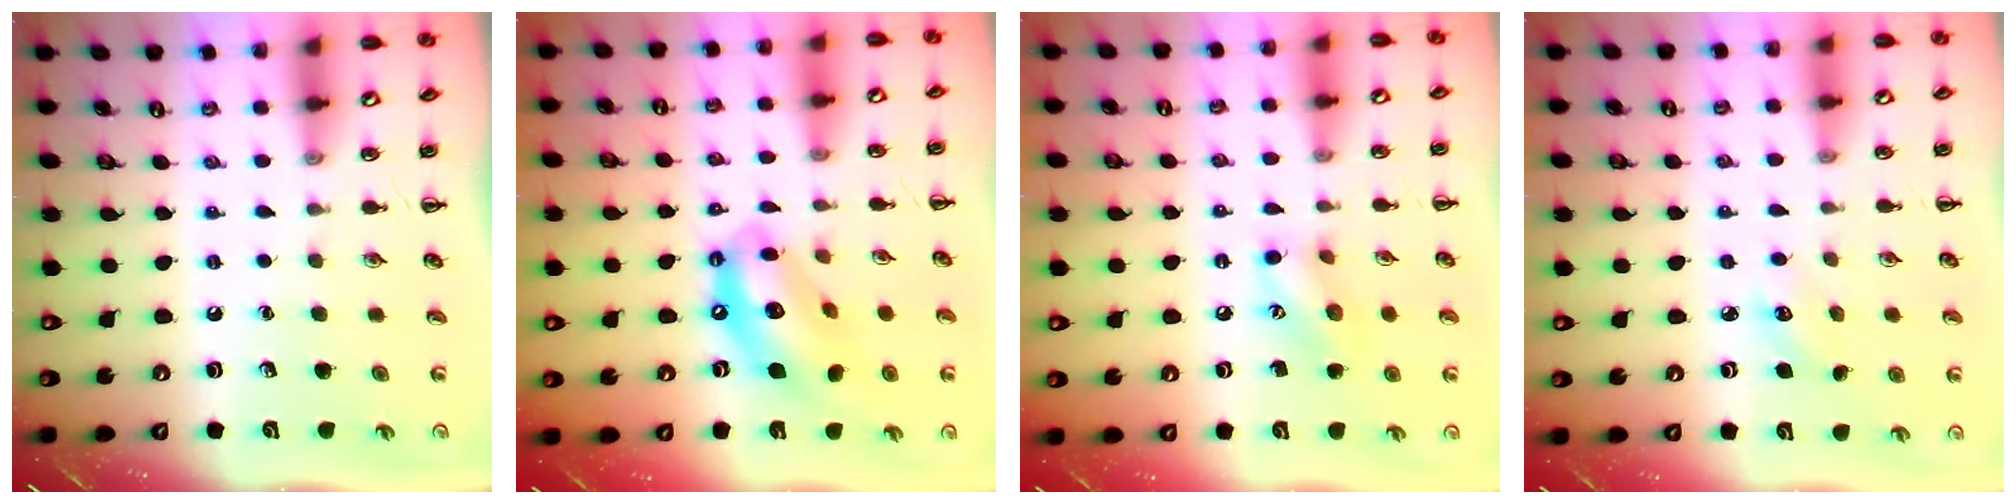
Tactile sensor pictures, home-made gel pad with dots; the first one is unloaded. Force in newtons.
{"total": 14.5, "press": 14.1, "slide": 3.7}
{"total": 9.8, "press": 9.8, "slide": 0.3}
{"total": 3.2, "press": 3.1, "slide": 0.8}